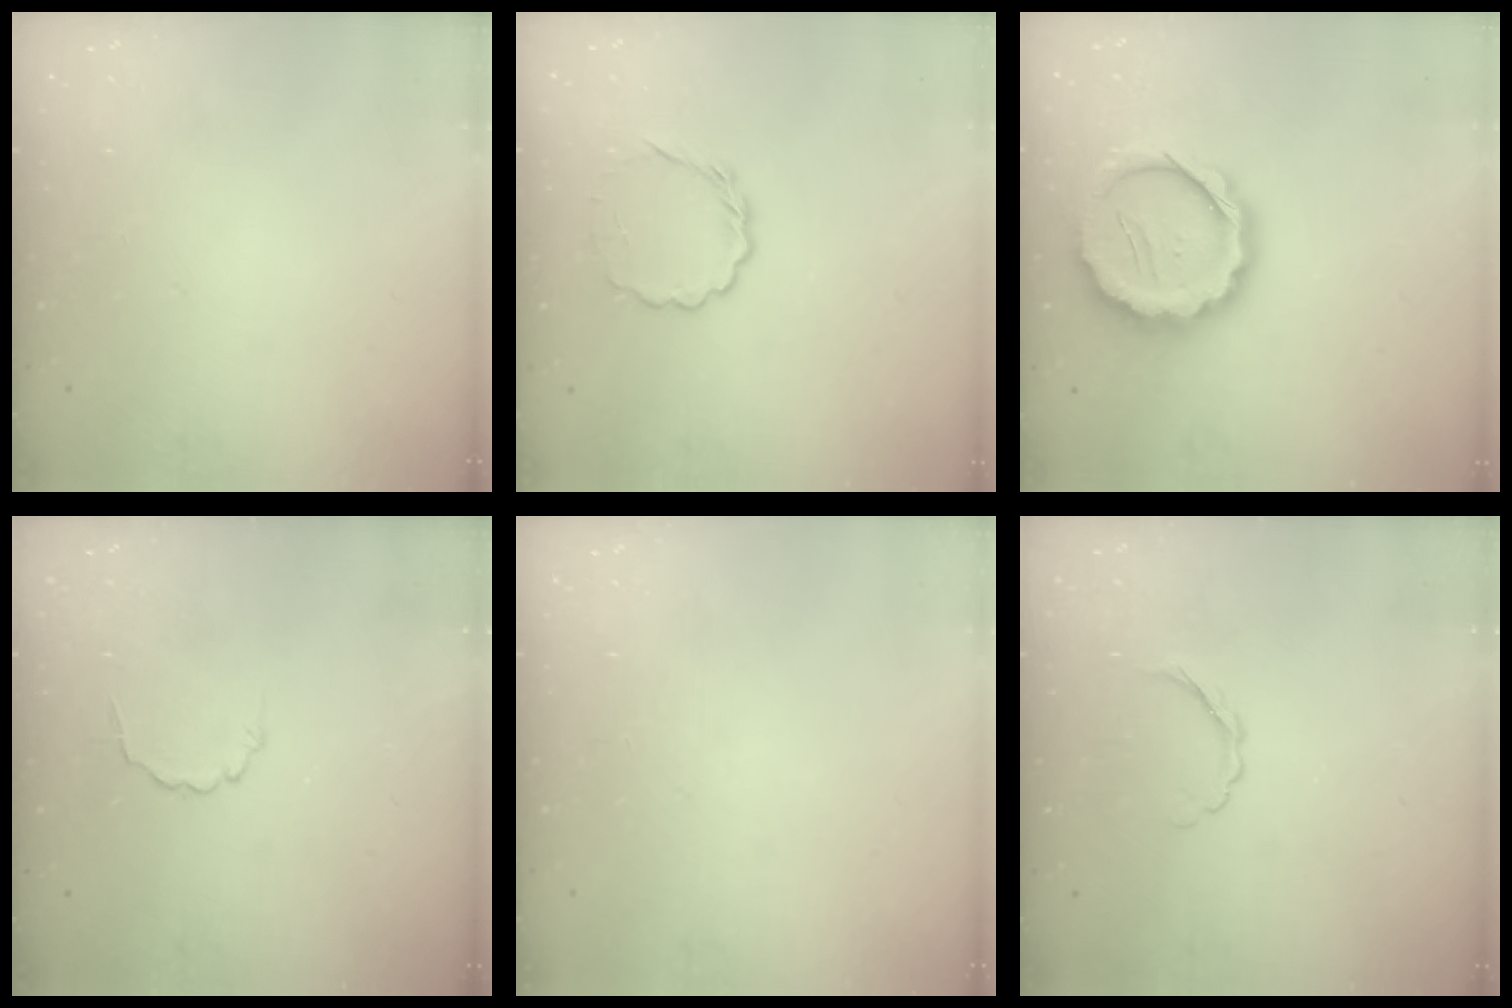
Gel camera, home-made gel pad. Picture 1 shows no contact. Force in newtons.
{"total": 4.5, "press": 4.2, "slide": 1.4}
{"total": 15.6, "press": 15.4, "slide": 2.5}
{"total": 2.3, "press": 2.1, "slide": 0.9}
{"total": 0.0}
{"total": 2.7, "press": 2.6, "slide": 0.7}